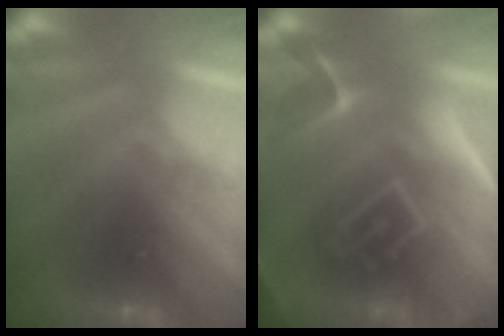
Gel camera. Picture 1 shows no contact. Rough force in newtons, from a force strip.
{"total": 12.7}